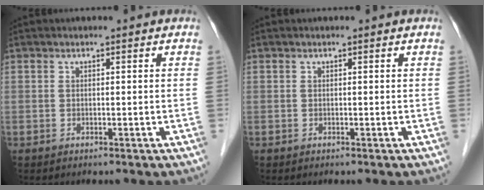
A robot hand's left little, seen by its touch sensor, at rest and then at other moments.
{"total": 0.0}